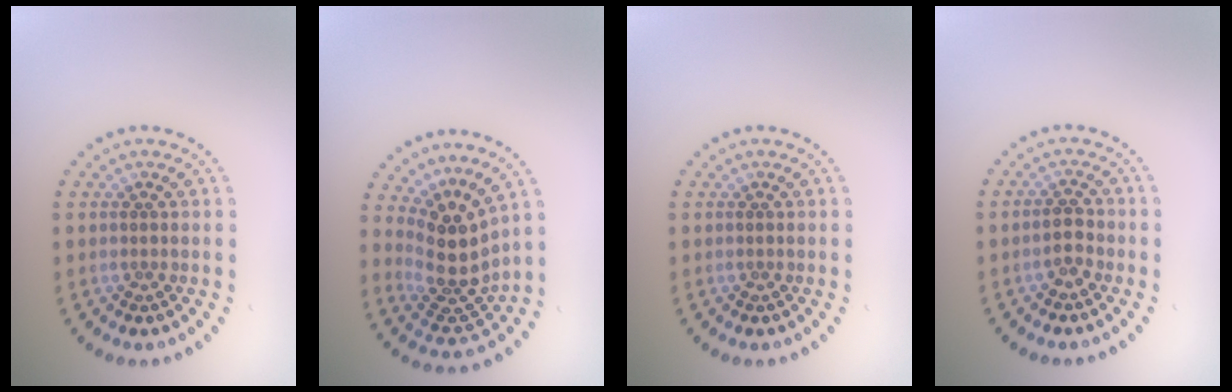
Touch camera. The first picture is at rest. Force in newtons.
{"total": 4.4, "press": 3.3, "slide": 2.9}
{"total": 0.0}
{"total": 1.9, "press": 1.8, "slide": 0.5}